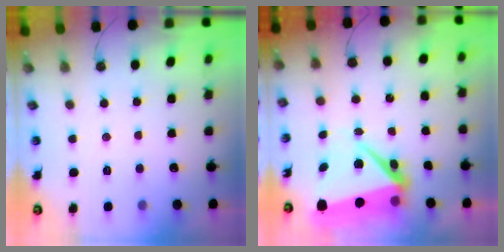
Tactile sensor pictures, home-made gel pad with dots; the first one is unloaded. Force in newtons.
{"total": 11.9, "press": 11.6, "slide": 2.5}